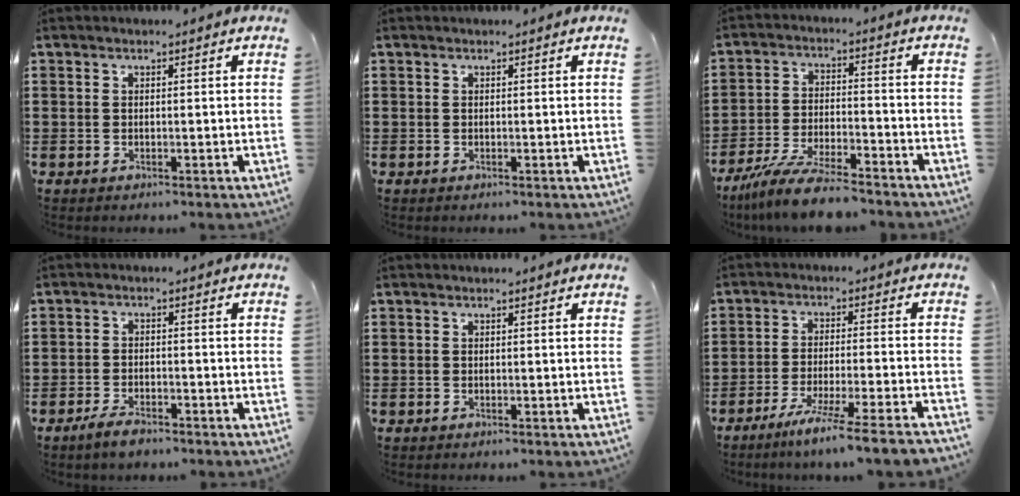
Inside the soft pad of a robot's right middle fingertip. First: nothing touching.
{"total": 0.0}
{"total": 8.6, "force": [-7.6, 0.8, 4.0], "torque": [-0.080, 0.004, -0.143]}
{"total": 2.8, "force": [-2.2, 0.7, 1.5], "torque": [-0.035, 0.002, -0.043]}
{"total": 0.0}
{"total": 6.4, "force": [-5.3, -1.2, 3.3], "torque": [-0.056, -0.020, -0.100]}